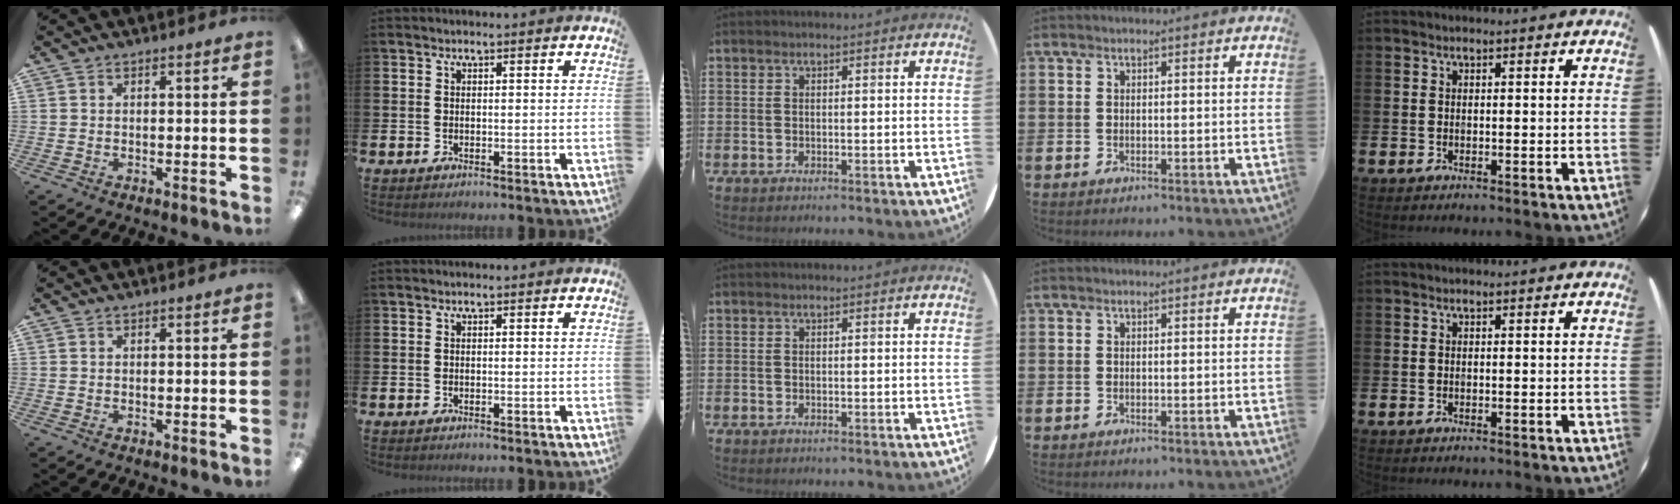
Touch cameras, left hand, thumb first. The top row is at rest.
{}